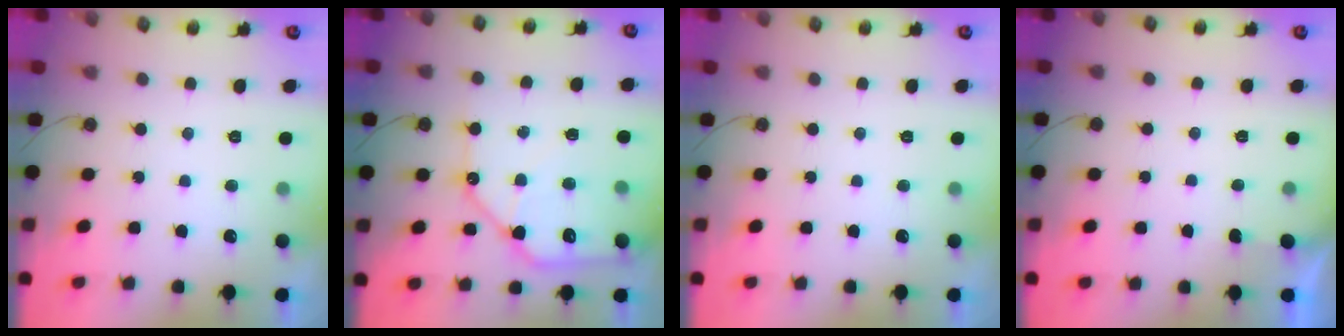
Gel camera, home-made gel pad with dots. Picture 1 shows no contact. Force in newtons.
{"total": 14.9, "press": 14.8, "slide": 1.9}
{"total": 0.0}
{"total": 0.7, "press": 0.7, "slide": 0.1}